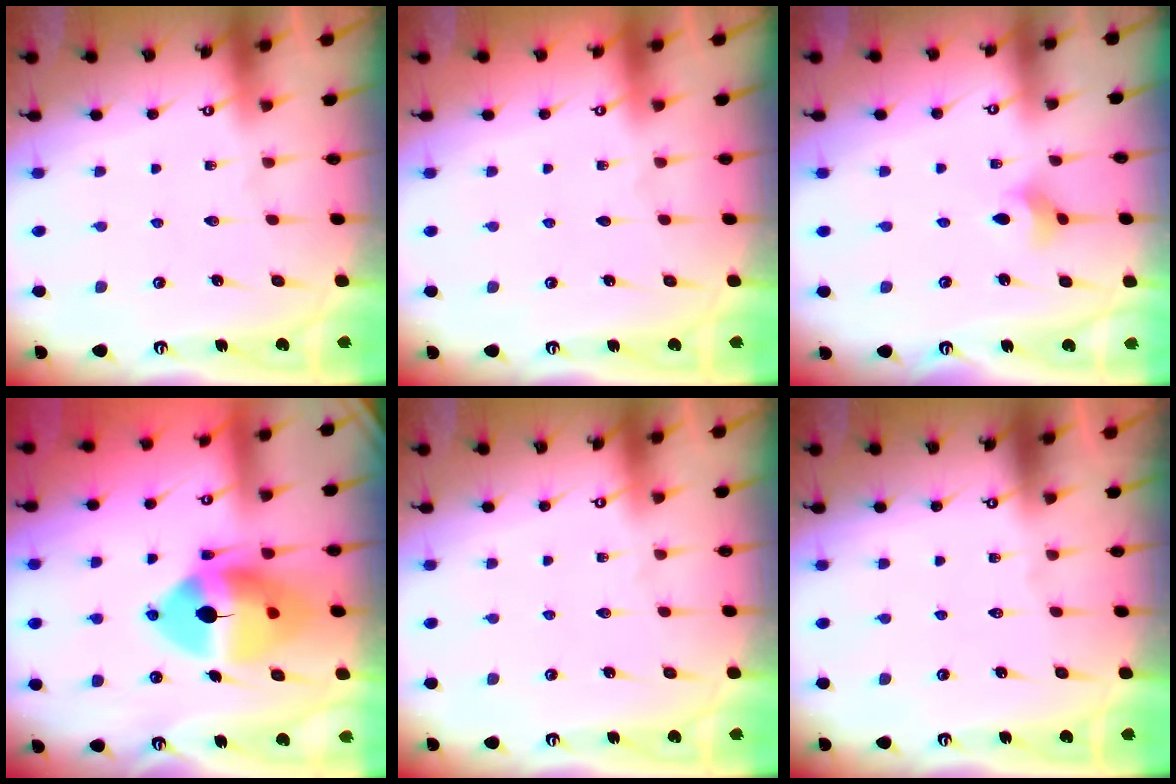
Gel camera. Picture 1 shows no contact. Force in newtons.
{"total": 0.0}
{"total": 3.9, "press": 3.9, "slide": 0.7}
{"total": 15.6, "press": 15.4, "slide": 2.1}
{"total": 0.0}
{"total": 0.0}